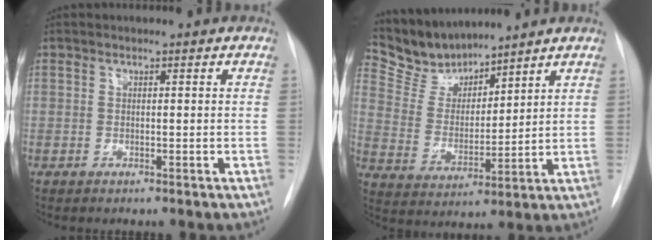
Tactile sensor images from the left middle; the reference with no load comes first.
{"total": 8.9, "force": [8.7, 1.8, 1.1], "torque": [-0.035, 0.006, 0.185]}